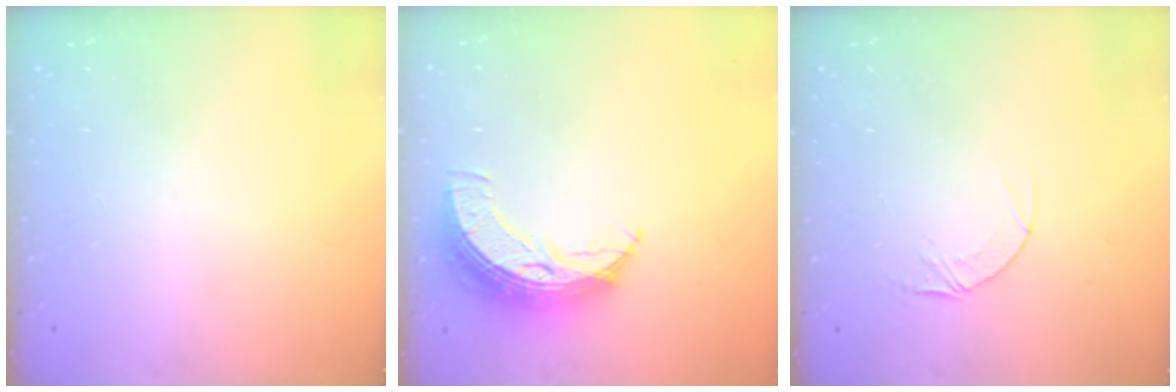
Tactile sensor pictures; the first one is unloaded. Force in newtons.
{"total": 9.4, "press": 9.4, "slide": 0.7}
{"total": 4.1, "press": 4.1, "slide": 0.4}